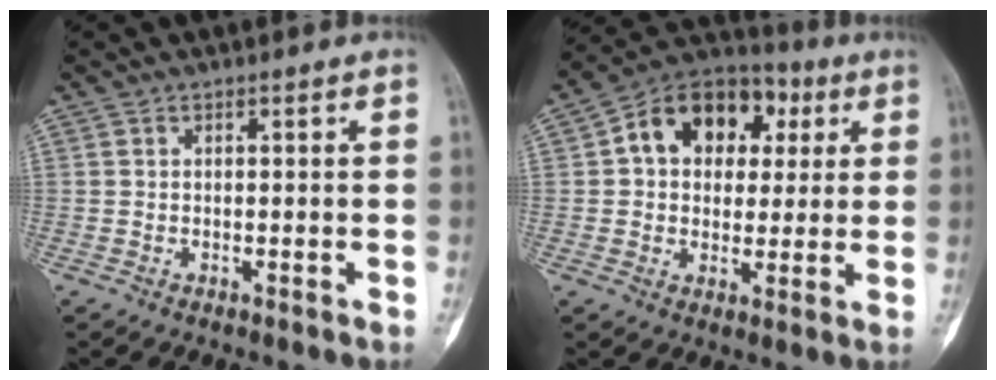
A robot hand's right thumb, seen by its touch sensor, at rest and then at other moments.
{"total": 15.3, "force": [3.8, 11.3, 9.6], "torque": [-0.105, 0.021, 0.051]}